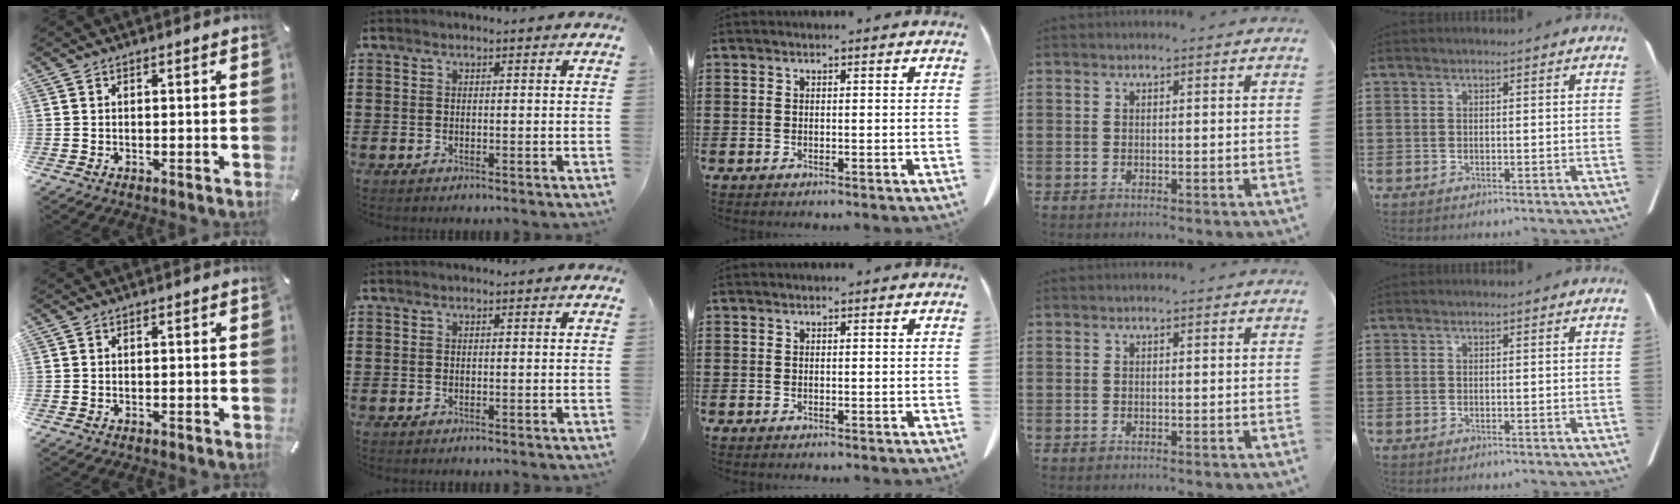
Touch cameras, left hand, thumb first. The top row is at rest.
{}